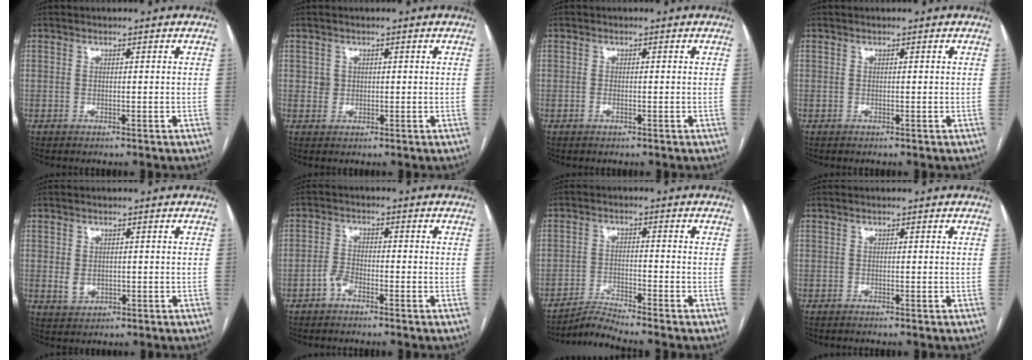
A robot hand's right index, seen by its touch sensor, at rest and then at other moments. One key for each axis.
{"total": 1.5, "fx": 0.3, "fy": 1.4, "fz": 0.2, "tx": 0.004, "ty": 0.001, "tz": 0.003}
{"total": 0.8, "fx": -0.3, "fy": 0.3, "fz": 0.7, "tx": -0.015, "ty": 0.000, "tz": -0.004}
{"total": 0.0}
{"total": 2.5, "fx": -0.1, "fy": 2.0, "fz": 1.5, "tx": -0.028, "ty": -0.002, "tz": 0.007}
{"total": 2.5, "fx": -1.8, "fy": 1.1, "fz": 1.4, "tx": -0.028, "ty": 0.005, "tz": -0.035}
{"total": 4.3, "fx": -3.9, "fy": -1.7, "fz": -0.1, "tx": -0.009, "ty": -0.021, "tz": -0.073}
{"total": 0.0}